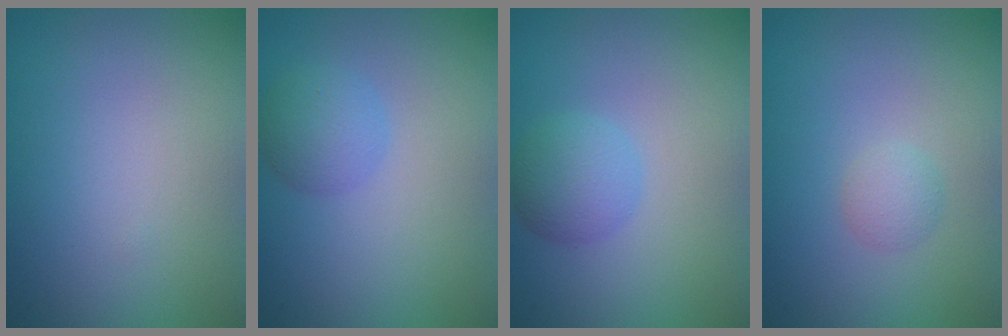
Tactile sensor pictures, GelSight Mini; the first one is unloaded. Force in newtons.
{"total": 2.4, "press": 2.4, "slide": 0.1}
{"total": 2.6, "press": 2.6, "slide": 0.1}
{"total": 1.2, "press": 1.2, "slide": 0.1}